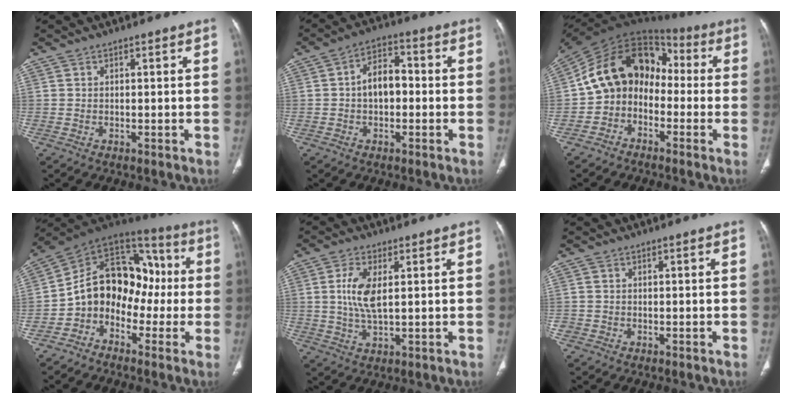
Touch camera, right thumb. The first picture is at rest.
{"total": 6.8, "force": [-0.5, 4.4, 5.2], "torque": [-0.070, 0.026, -0.018]}
{"total": 14.0, "force": [-2.3, 11.2, 8.1], "torque": [-0.107, 0.076, -0.062]}
{"total": 15.7, "force": [-3.0, 11.9, 9.8], "torque": [-0.106, 0.077, -0.065]}
{"total": 6.9, "force": [1.3, 2.9, 6.1], "torque": [-0.134, -0.008, 0.027]}
{"total": 0.8, "force": [-0.2, 0.8, 0.1], "torque": [0.000, 0.003, -0.004]}